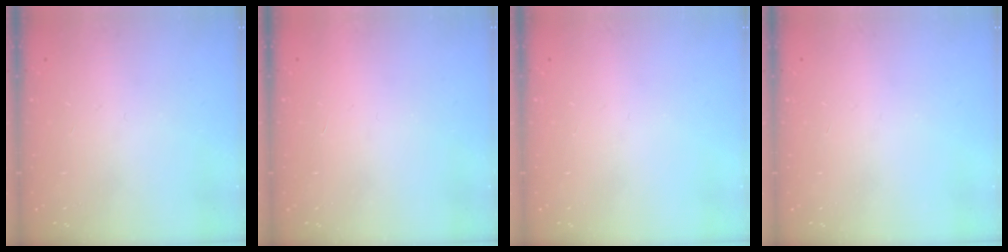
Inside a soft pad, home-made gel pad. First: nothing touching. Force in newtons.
{"total": 1.7, "press": 1.7, "slide": 0.1}
{"total": 0.0}
{"total": 0.0}